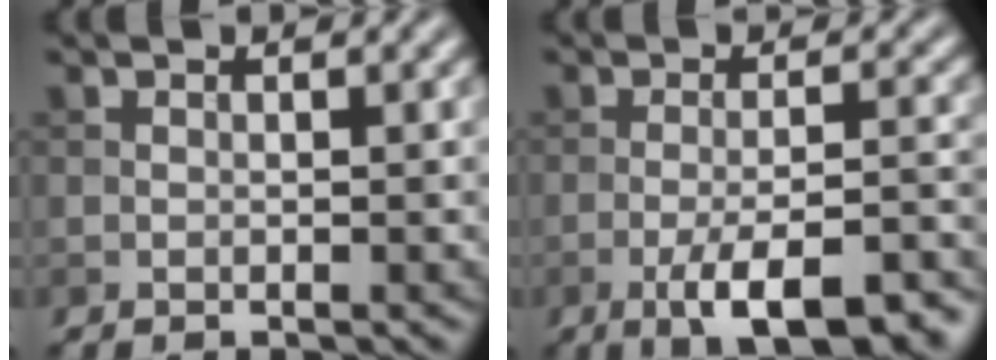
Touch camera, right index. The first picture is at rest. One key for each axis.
{"total": 8.3, "fx": -4.6, "fy": 2.3, "fz": 6.5, "tx": -0.102, "ty": -0.005, "tz": -0.070}